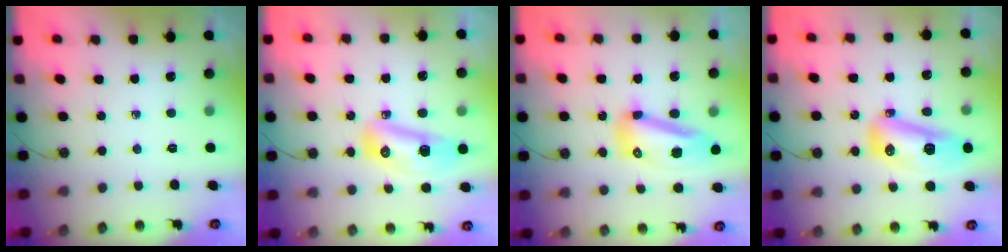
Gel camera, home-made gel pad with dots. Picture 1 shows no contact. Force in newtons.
{"total": 12.4, "press": 12.3, "slide": 1.5}
{"total": 11.9, "press": 11.8, "slide": 1.3}
{"total": 13.1, "press": 13.0, "slide": 1.3}